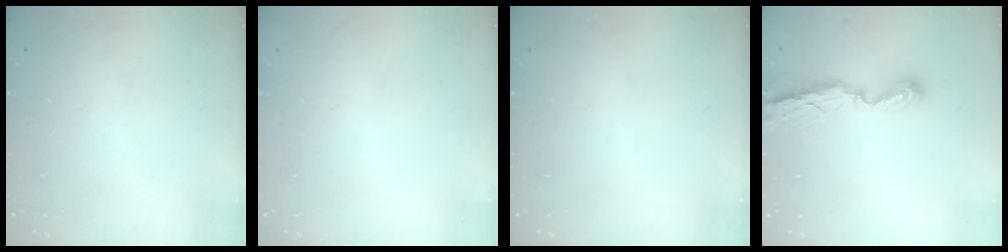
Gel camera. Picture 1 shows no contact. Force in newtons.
{"total": 0.0}
{"total": 0.0}
{"total": 7.8, "press": 7.8, "slide": 0.5}